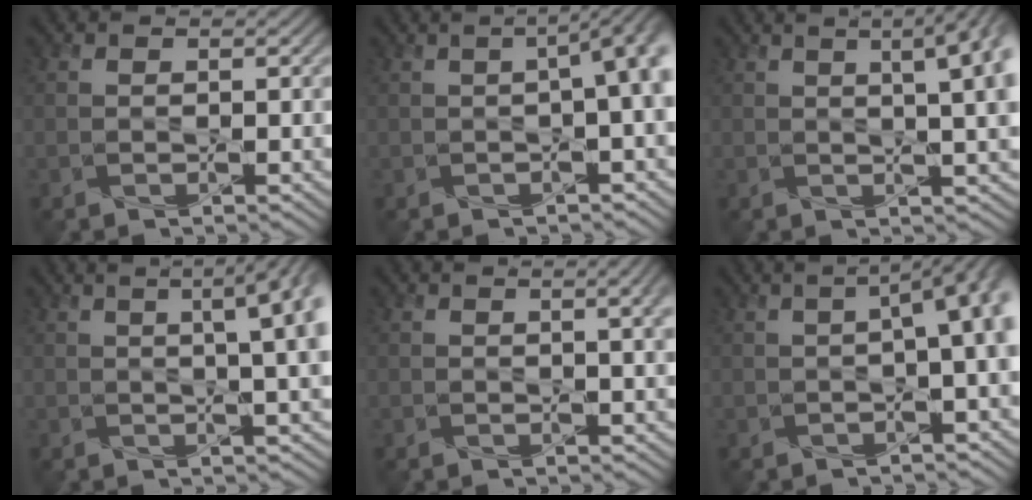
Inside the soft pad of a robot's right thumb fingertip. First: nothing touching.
{"total": 7.0, "force": [-0.3, 2.2, 6.6], "torque": [-0.091, 0.006, -0.011]}
{"total": 9.3, "force": [2.8, 3.1, 8.3], "torque": [-0.092, 0.039, 0.022]}
{"total": 8.9, "force": [1.9, 2.7, 8.3], "torque": [-0.093, 0.035, 0.013]}
{"total": 3.9, "force": [1.2, 1.0, 3.6], "torque": [-0.044, 0.008, 0.020]}
{"total": 8.9, "force": [0.0, 3.1, 8.3], "torque": [-0.110, 0.011, -0.008]}